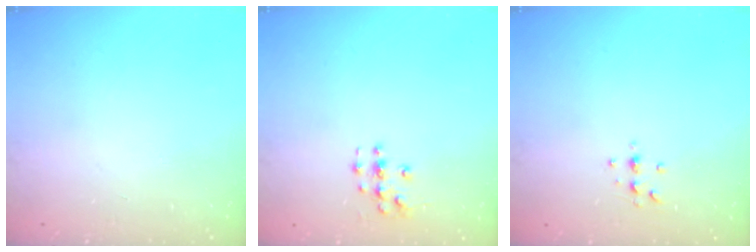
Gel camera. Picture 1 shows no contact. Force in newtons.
{"total": 3.3, "press": 3.3, "slide": 0.2}
{"total": 3.5, "press": 3.4, "slide": 0.3}